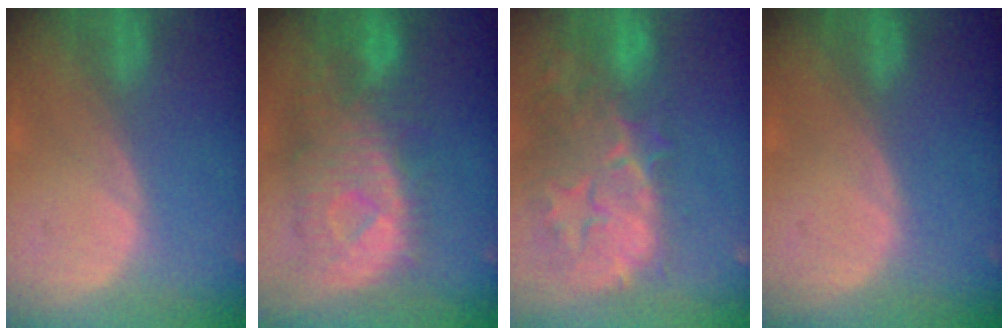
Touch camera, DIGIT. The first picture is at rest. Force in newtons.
{"total": 10.9, "press": 9.7, "slide": 5.0}
{"total": 14.6, "press": 11.8, "slide": 8.6}
{"total": 0.0}